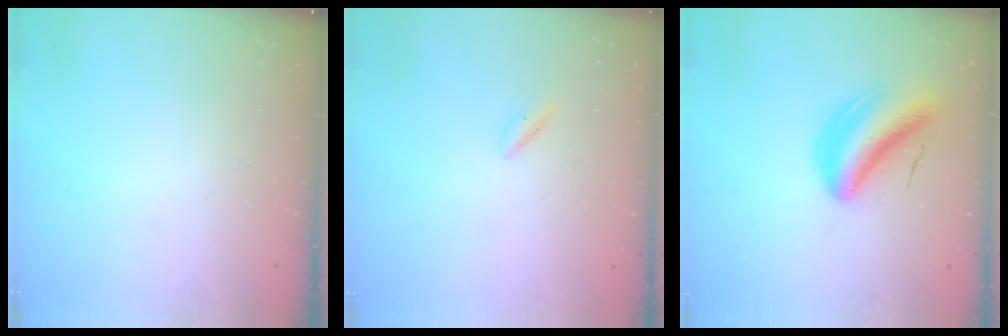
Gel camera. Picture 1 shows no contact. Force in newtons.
{"total": 1.5, "press": 1.2, "slide": 0.9}
{"total": 7.7, "press": 7.4, "slide": 2.1}